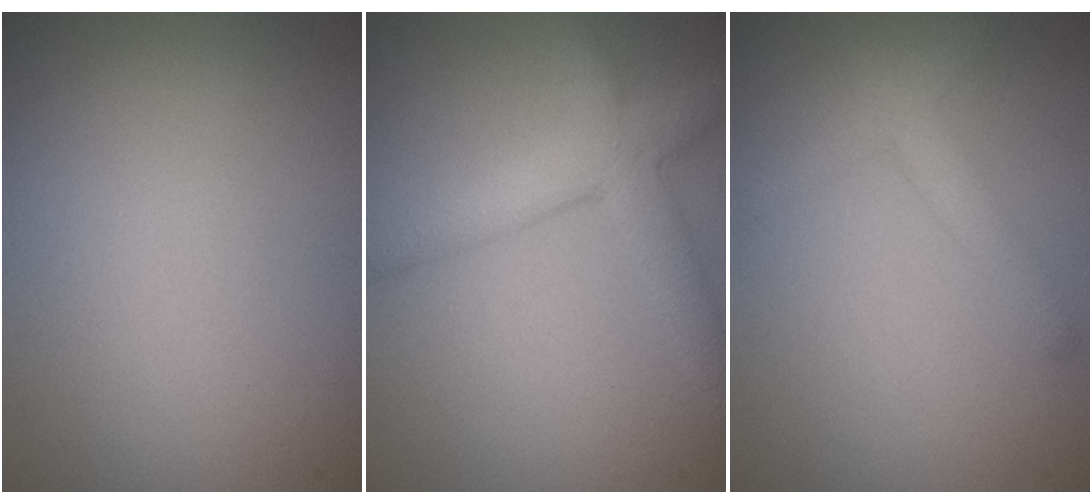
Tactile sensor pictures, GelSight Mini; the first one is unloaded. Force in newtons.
{"total": 5.1, "press": 5.1, "slide": 0.2}
{"total": 3.0, "press": 3.0, "slide": 0.1}